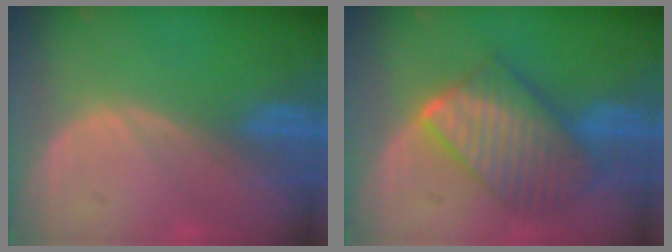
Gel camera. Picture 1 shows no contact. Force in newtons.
{"total": 9.6, "press": 9.5, "slide": 0.8}